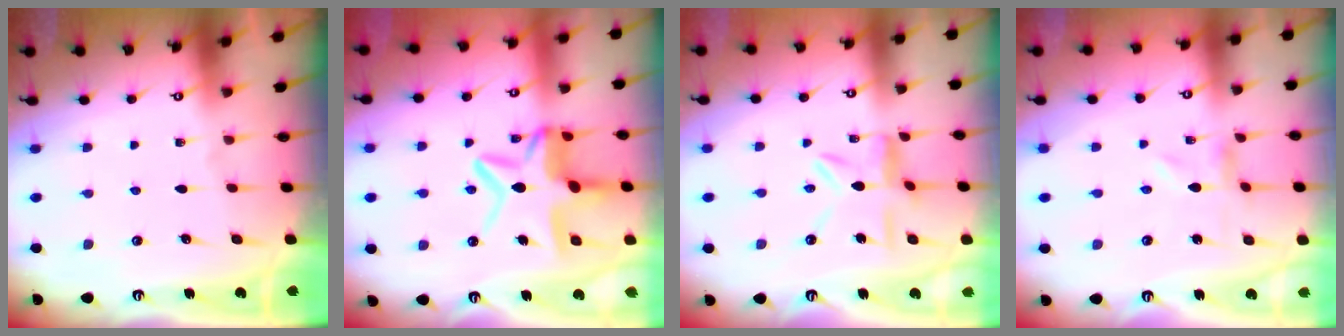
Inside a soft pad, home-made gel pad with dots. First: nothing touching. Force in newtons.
{"total": 12.4, "press": 12.4, "slide": 1.1}
{"total": 8.9, "press": 8.9, "slide": 0.8}
{"total": 0.0}